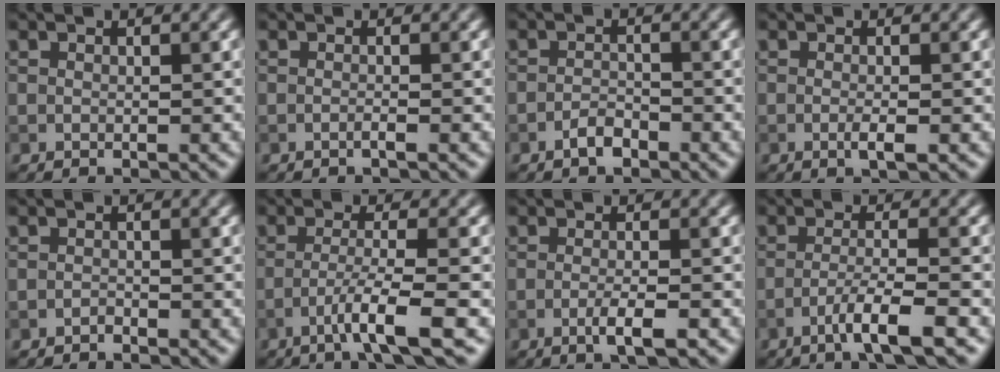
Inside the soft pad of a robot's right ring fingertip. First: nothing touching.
{"total": 0.8, "force": [-0.5, 0.1, 0.6], "torque": [-0.011, -0.004, -0.015]}
{"total": 1.7, "force": [-1.4, 0.5, 0.9], "torque": [-0.017, 0.002, -0.030]}
{"total": 1.5, "force": [-0.6, 0.3, 1.4], "torque": [-0.025, -0.005, -0.015]}
{"total": 0.7, "force": [-0.6, 0.1, 0.1], "torque": [-0.003, -0.002, -0.015]}
{"total": 4.6, "force": [-2.2, 0.2, 4.0], "torque": [-0.067, 0.001, -0.053]}
{"total": 2.6, "force": [-1.2, 0.4, 2.3], "torque": [-0.036, -0.001, -0.027]}
{"total": 4.2, "force": [-2.3, 0.3, 3.5], "torque": [-0.058, 0.004, -0.054]}